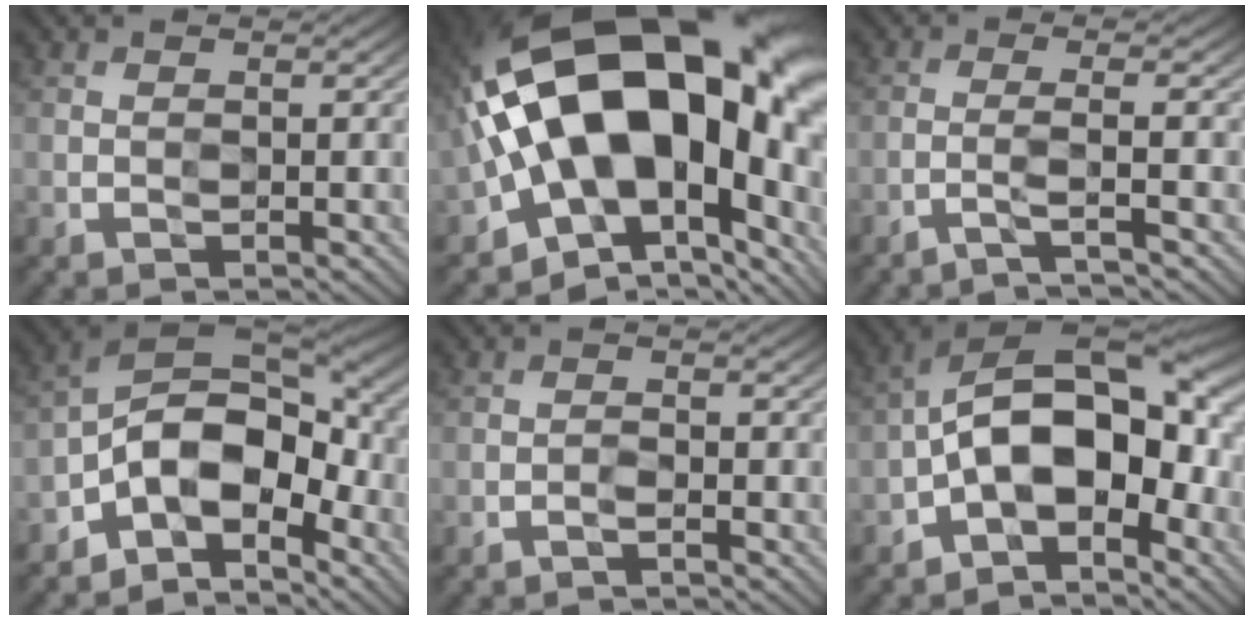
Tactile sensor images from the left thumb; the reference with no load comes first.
{"total": 21.3, "force": [1.2, 11.6, 17.7], "torque": [-0.327, -0.023, 0.018]}
{"total": 2.5, "force": [-1.9, 0.0, 1.6], "torque": [-0.014, 0.016, -0.059]}
{"total": 11.0, "force": [-4.9, 6.2, 7.7], "torque": [-0.126, 0.004, -0.101]}
{"total": 1.2, "force": [-1.1, -0.2, -0.1], "torque": [0.001, 0.006, -0.023]}
{"total": 13.6, "force": [-2.6, 7.4, 11.1], "torque": [-0.173, 0.026, -0.055]}